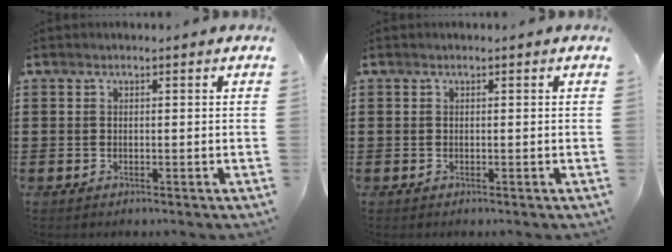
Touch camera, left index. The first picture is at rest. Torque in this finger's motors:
{"motor_torque": [-0.04, -0.01, 0.00, 0.00]}